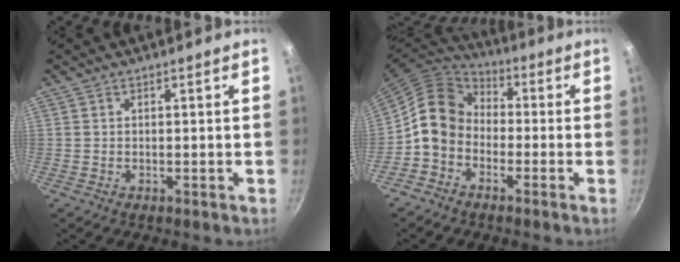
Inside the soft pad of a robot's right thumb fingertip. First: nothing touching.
{"total": 10.8, "force": [-2.6, 8.7, 5.9], "torque": [-0.084, 0.045, -0.071]}